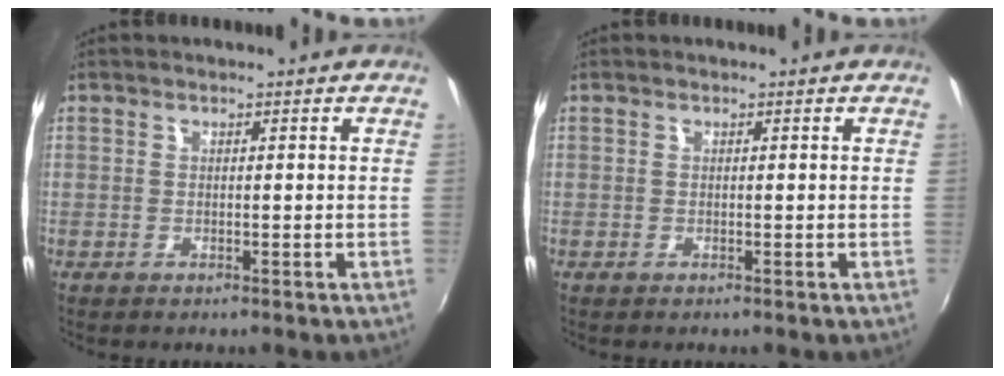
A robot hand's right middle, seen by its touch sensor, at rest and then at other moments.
{"total": 0.0}